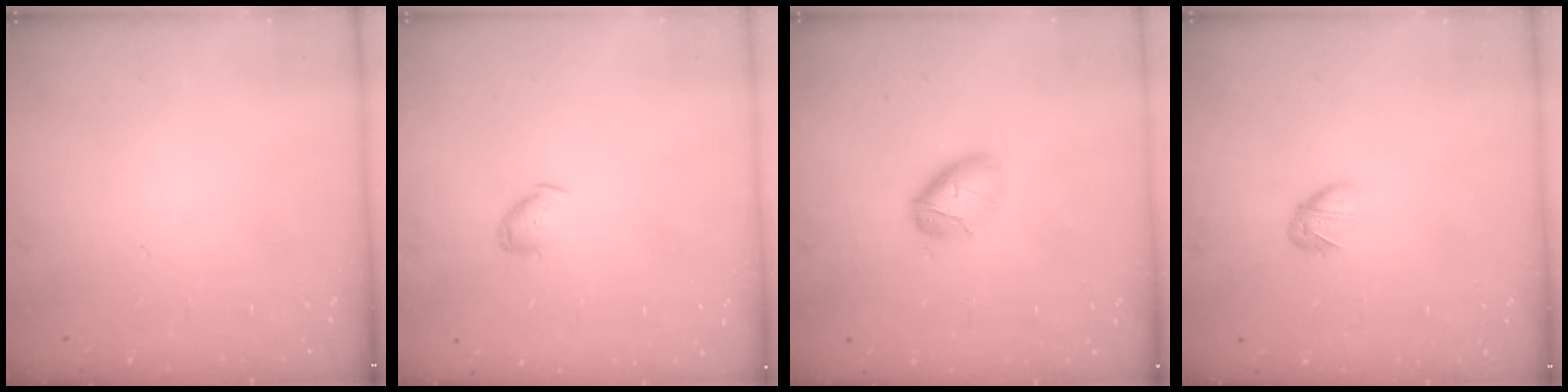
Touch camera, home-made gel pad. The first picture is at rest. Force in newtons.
{"total": 6.0, "press": 6.0, "slide": 0.8}
{"total": 7.2, "press": 7.1, "slide": 1.1}
{"total": 3.7, "press": 3.6, "slide": 1.0}